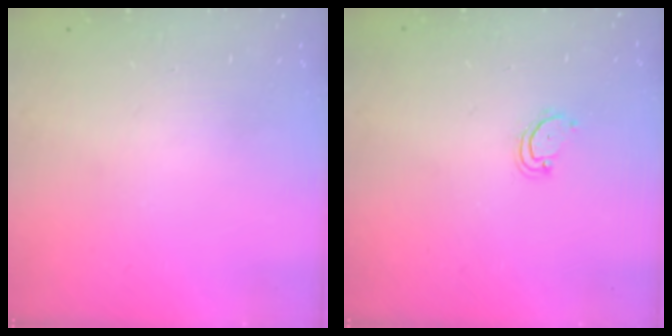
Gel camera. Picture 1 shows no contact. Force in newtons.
{"total": 3.3, "press": 3.3, "slide": 0.3}